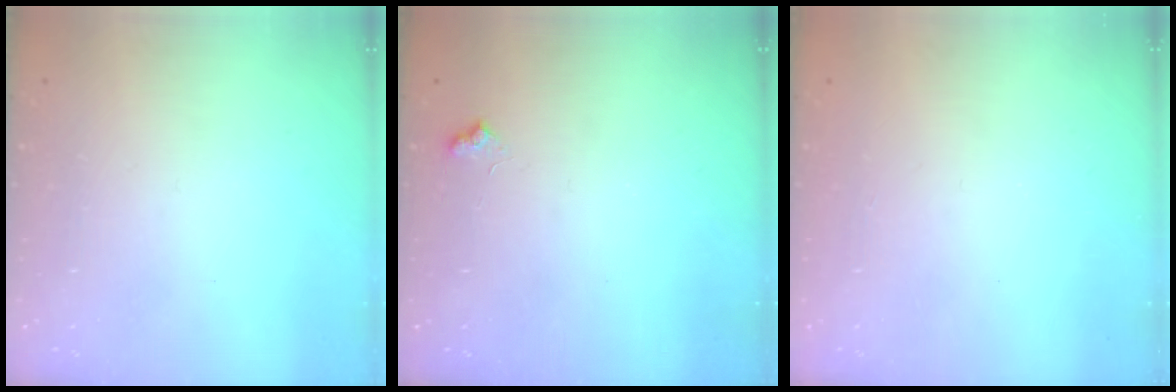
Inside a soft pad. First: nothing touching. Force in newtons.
{"total": 6.0, "press": 6.0, "slide": 0.8}
{"total": 1.2, "press": 1.0, "slide": 0.6}